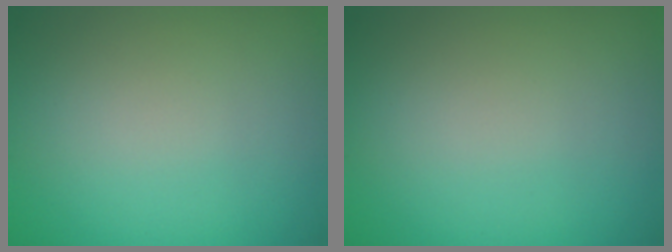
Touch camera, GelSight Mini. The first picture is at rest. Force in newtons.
{"total": 0.0}